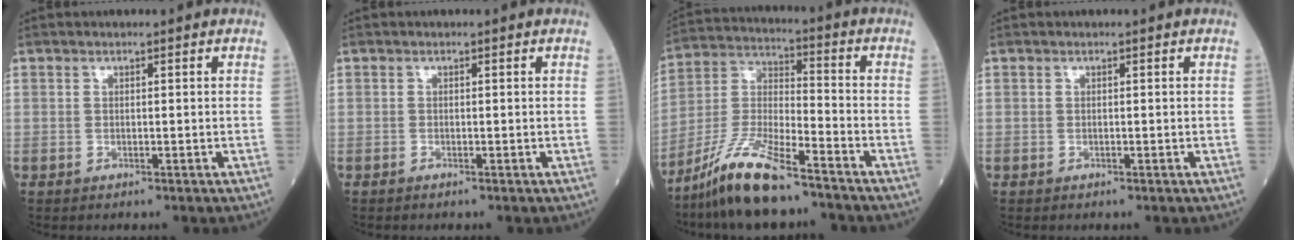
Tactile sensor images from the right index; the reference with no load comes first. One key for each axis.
{"total": 0.0}
{"total": 12.8, "fx": -9.7, "fy": 1.8, "fz": 8.1, "tx": -0.173, "ty": -0.014, "tz": -0.182}
{"total": 0.0}